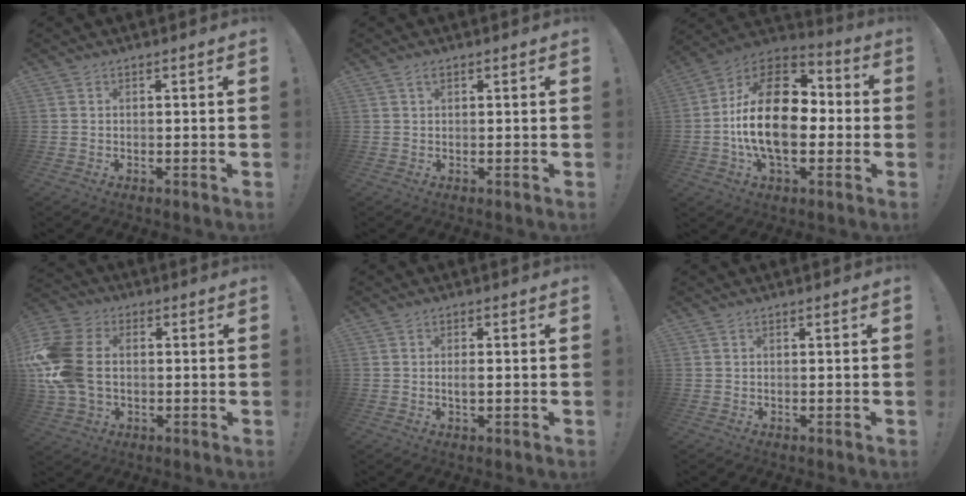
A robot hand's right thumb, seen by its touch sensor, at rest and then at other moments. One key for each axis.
{"total": 1.4, "fx": 0.8, "fy": 0.7, "fz": 1.0, "tx": -0.013, "ty": -0.002, "tz": 0.012}
{"total": 24.1, "fx": -0.7, "fy": 13.8, "fz": 19.7, "tx": -0.356, "ty": 0.014, "tz": -0.009}
{"total": 18.1, "fx": 0.2, "fy": 12.7, "fz": 12.8, "tx": -0.251, "ty": 0.017, "tz": 0.010}
{"total": 1.7, "fx": -0.2, "fy": 0.6, "fz": 1.6, "tx": -0.015, "ty": -0.003, "tz": -0.008}
{"total": 0.0}